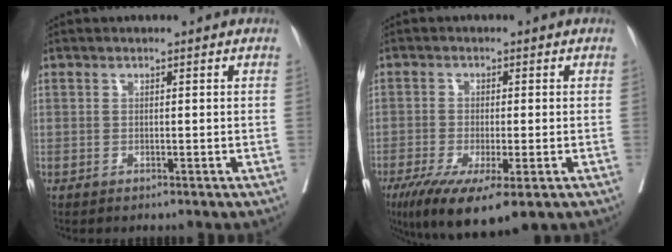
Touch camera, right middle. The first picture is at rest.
{"total": 11.5, "force": [-6.9, 2.6, 8.9], "torque": [-0.142, -0.031, -0.110]}